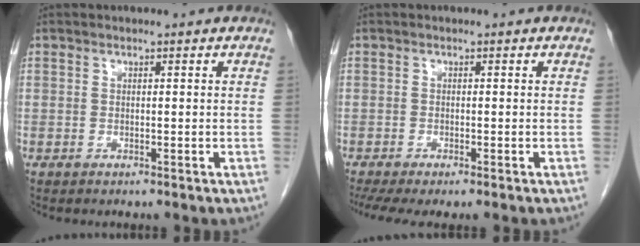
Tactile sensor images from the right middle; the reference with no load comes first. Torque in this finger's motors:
{"motor_torque": [1.17, -0.97, 0.41, 0.11]}